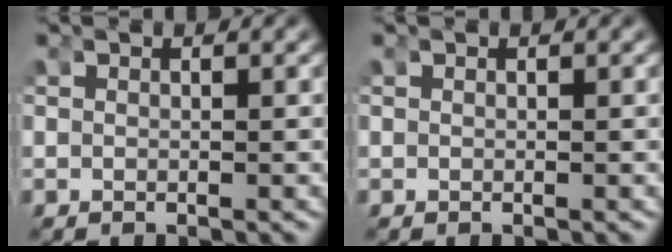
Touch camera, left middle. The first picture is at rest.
{"total": 0.0}